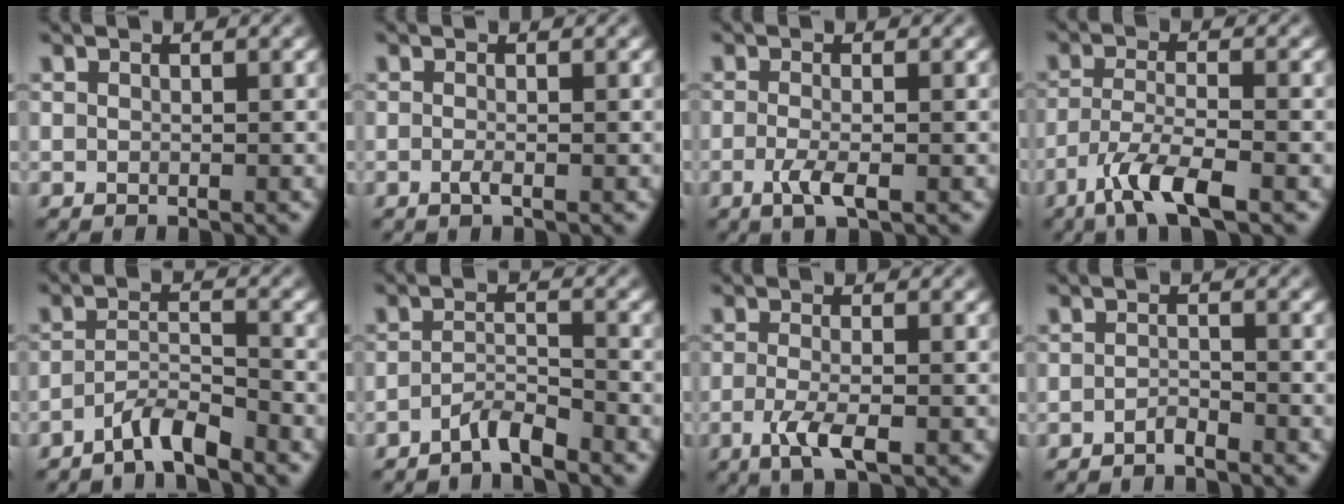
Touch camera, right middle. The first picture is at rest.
{"total": 0.9, "force": [-0.4, 0.1, 0.8], "torque": [-0.018, -0.005, -0.008]}
{"total": 2.4, "force": [-0.9, 0.6, 2.2], "torque": [-0.047, -0.005, -0.021]}
{"total": 5.3, "force": [-3.3, 1.1, 4.1], "torque": [-0.077, -0.001, -0.067]}
{"total": 3.3, "force": [-2.7, 0.4, 1.8], "torque": [-0.029, 0.008, -0.057]}
{"total": 2.5, "force": [-2.1, 0.3, 1.3], "torque": [-0.023, 0.006, -0.045]}
{"total": 3.2, "force": [-1.3, 0.9, 2.8], "torque": [-0.063, -0.004, -0.028]}
{"total": 1.1, "force": [-1.0, 0.2, 0.5], "torque": [-0.009, 0.004, -0.020]}